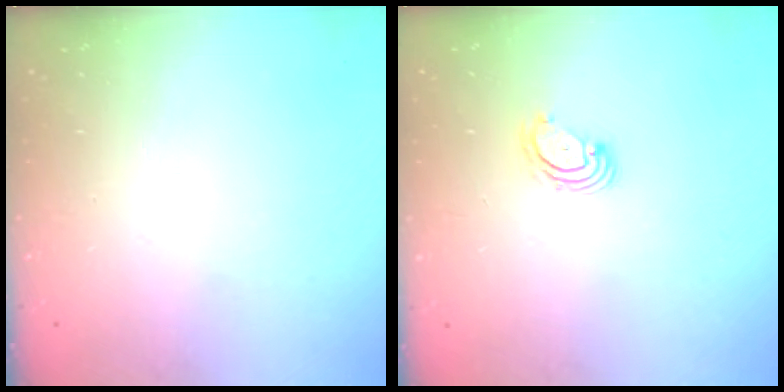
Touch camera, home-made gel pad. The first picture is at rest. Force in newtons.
{"total": 3.2, "press": 3.1, "slide": 0.4}